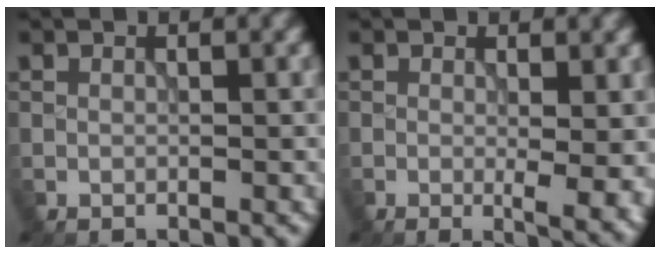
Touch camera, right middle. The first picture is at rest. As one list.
[{"total": 3.9, "force": [-0.3, 1.0, 3.8], "torque": [-0.052, -0.013, -0.002]}]